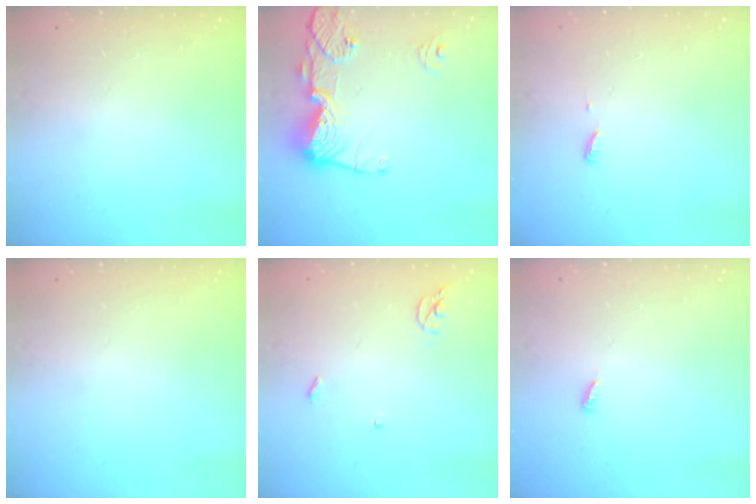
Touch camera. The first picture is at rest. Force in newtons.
{"total": 15.9, "press": 15.9, "slide": 1.5}
{"total": 3.9, "press": 3.9, "slide": 0.5}
{"total": 0.0}
{"total": 3.8, "press": 3.7, "slide": 0.2}
{"total": 3.9, "press": 3.9, "slide": 0.3}